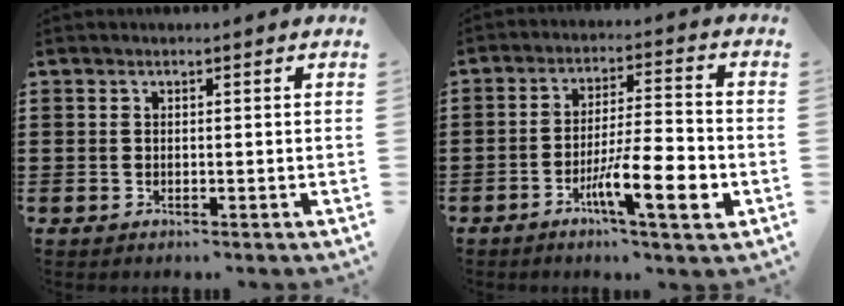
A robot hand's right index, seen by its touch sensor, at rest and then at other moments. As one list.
[{"total": 10.3, "force": [-4.4, 2.1, 9.1], "torque": [-0.159, 0.000, -0.075]}]